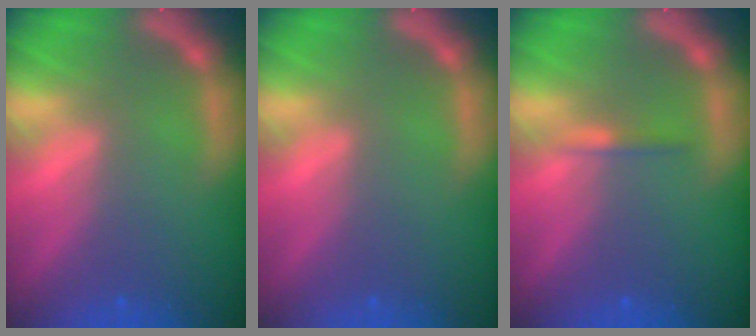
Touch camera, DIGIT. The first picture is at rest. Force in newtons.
{"total": 0.0}
{"total": 0.9}